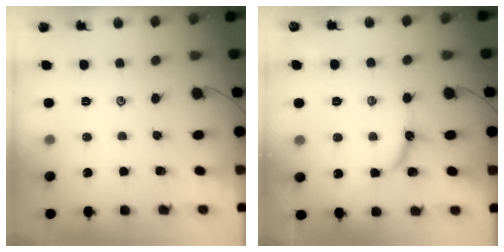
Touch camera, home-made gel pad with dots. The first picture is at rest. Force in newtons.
{"total": 7.0, "press": 7.0, "slide": 0.3}